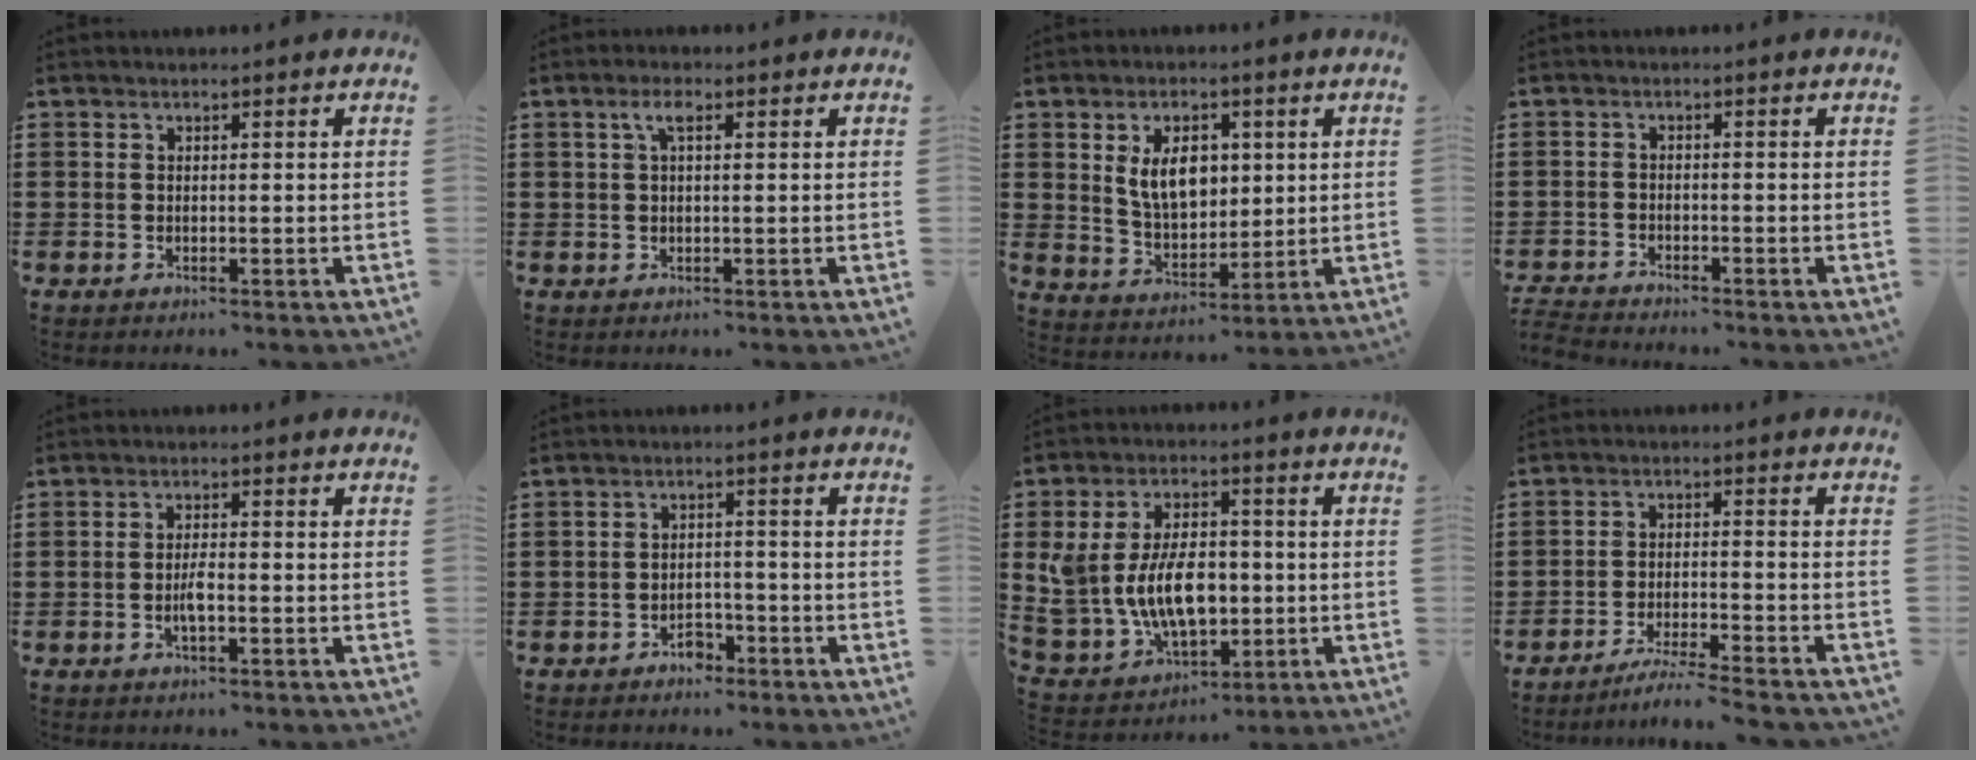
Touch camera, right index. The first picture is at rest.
{"total": 2.4, "force": [0.8, 0.8, 2.1], "torque": [-0.047, 0.007, 0.013]}
{"total": 8.1, "force": [2.2, 4.9, 6.1], "torque": [-0.116, 0.009, 0.036]}
{"total": 2.3, "force": [-2.3, 0.0, 0.0], "torque": [-0.006, -0.002, -0.049]}
{"total": 2.5, "force": [-0.9, 0.5, 2.3], "torque": [-0.048, 0.000, -0.018]}
{"total": 2.6, "force": [-2.2, 1.2, 0.9], "torque": [-0.021, 0.000, -0.043]}
{"total": 11.1, "force": [-0.5, 7.4, 8.3], "torque": [-0.179, 0.001, -0.012]}
{"total": 4.5, "force": [-4.2, -0.6, 1.5], "torque": [-0.034, -0.012, -0.084]}